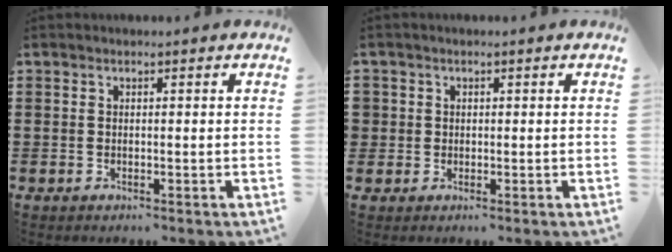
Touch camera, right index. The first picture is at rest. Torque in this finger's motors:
{"motor_torque": [2.14, 0.00, 0.04, 0.02]}